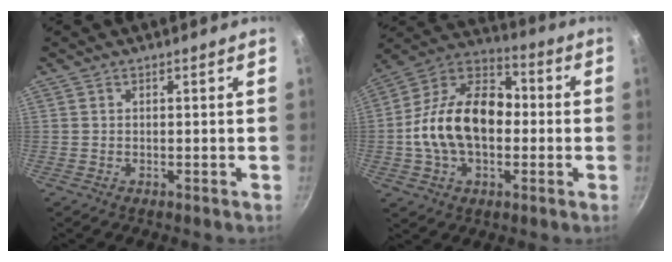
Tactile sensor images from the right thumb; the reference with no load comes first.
{"total": 19.6, "force": [-1.3, 12.9, 14.7], "torque": [-0.227, 0.045, -0.042]}